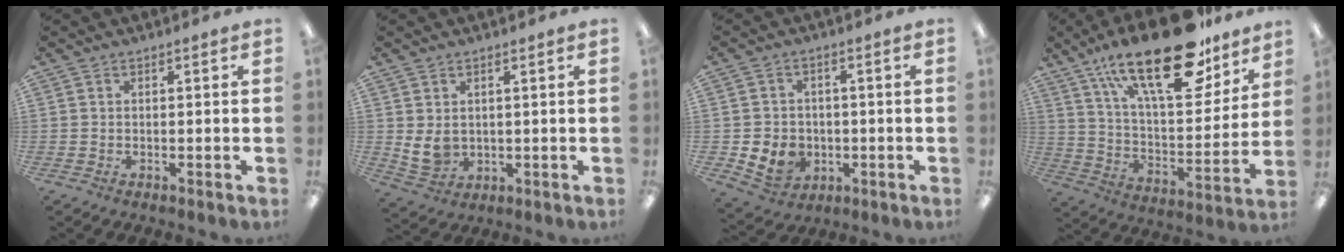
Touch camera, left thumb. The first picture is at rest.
{"total": 5.2, "force": [1.6, 4.1, 2.8], "torque": [-0.068, -0.011, 0.030]}
{"total": 7.4, "force": [-1.9, 6.6, 2.8], "torque": [-0.071, 0.014, -0.031]}
{"total": 27.2, "force": [17.8, 10.5, 17.7], "torque": [-0.277, -0.100, 0.299]}